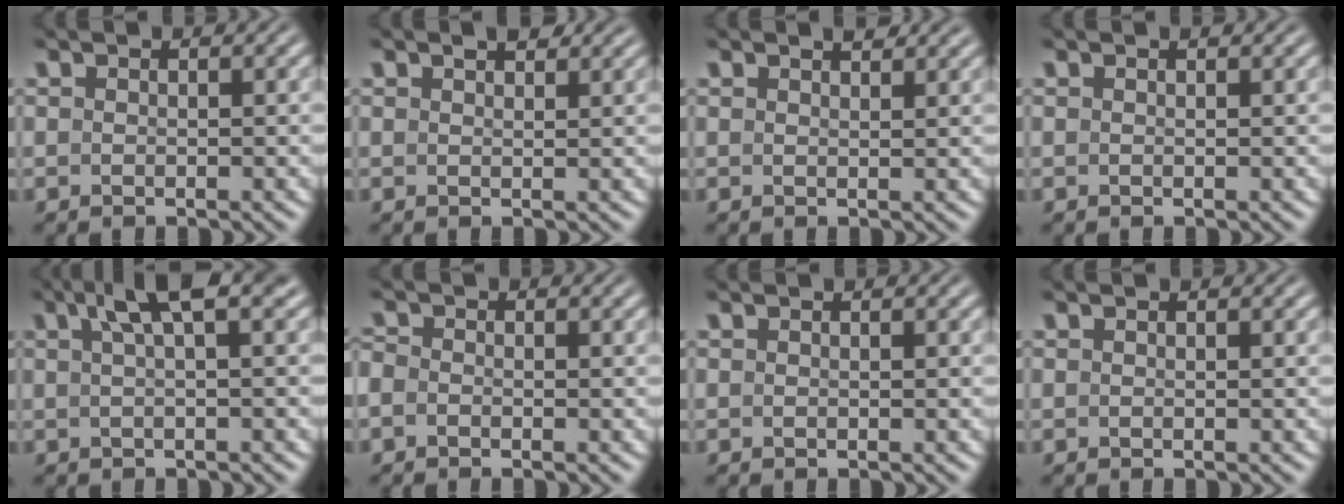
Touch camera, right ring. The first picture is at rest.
{"total": 1.2, "force": [1.1, -0.1, 0.6], "torque": [-0.001, 0.001, 0.021]}
{"total": 1.2, "force": [1.1, -0.5, 0.4], "torque": [0.002, -0.002, 0.022]}
{"total": 0.0}
{"total": 4.5, "force": [2.1, 0.4, 3.9], "torque": [-0.054, 0.022, 0.030]}
{"total": 2.0, "force": [-0.8, 1.7, 0.7], "torque": [-0.028, -0.008, -0.016]}
{"total": 0.0}
{"total": 0.0}